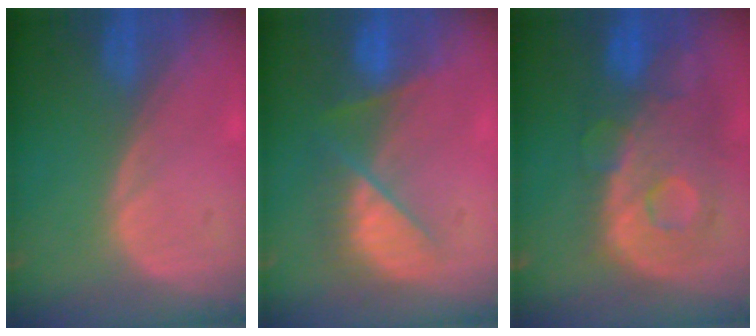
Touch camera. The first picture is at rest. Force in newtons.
{"total": 7.1, "press": 7.0, "slide": 1.4}
{"total": 11.1, "press": 9.7, "slide": 5.5}